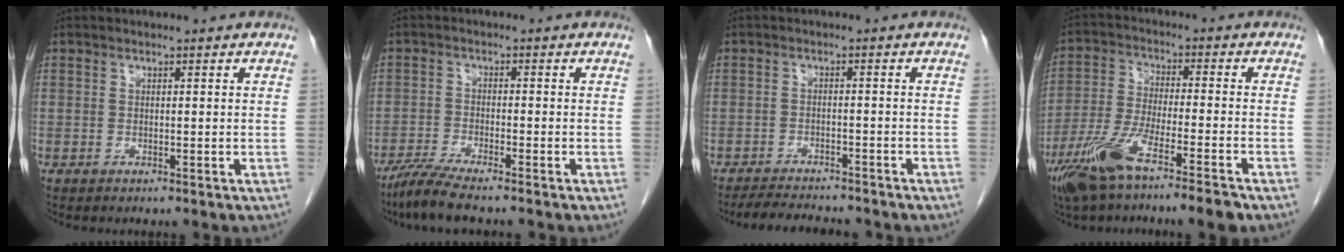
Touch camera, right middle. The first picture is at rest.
{"total": 7.3, "force": [-5.6, 0.8, 4.6], "torque": [-0.084, -0.020, -0.093]}
{"total": 7.3, "force": [-6.7, 1.3, 2.5], "torque": [-0.038, -0.010, -0.098]}
{"total": 11.2, "force": [-7.3, 0.6, 8.5], "torque": [-0.171, -0.025, -0.137]}